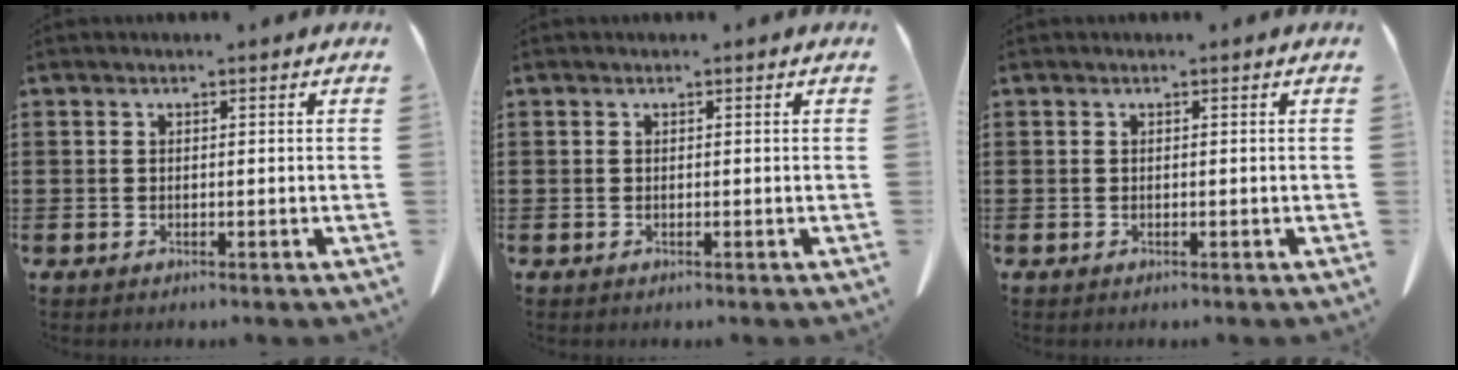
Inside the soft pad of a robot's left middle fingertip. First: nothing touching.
{"total": 0.0}
{"total": 0.0}